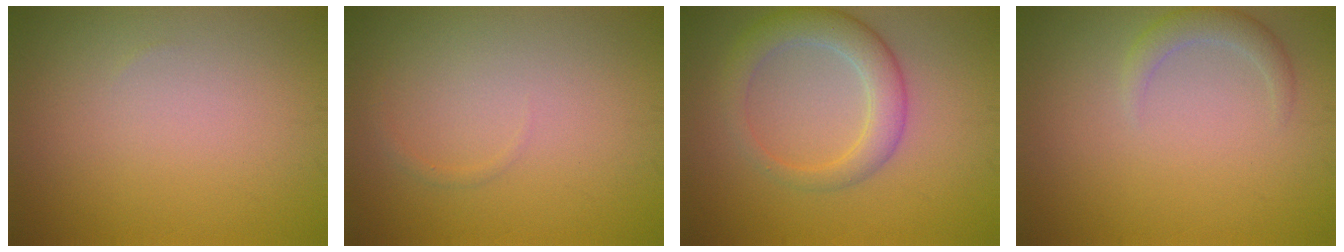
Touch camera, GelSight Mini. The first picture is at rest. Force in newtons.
{"total": 0.5, "press": 0.5, "slide": 0.1}
{"total": 4.2, "press": 4.2, "slide": 0.2}
{"total": 2.0, "press": 2.0, "slide": 0.2}